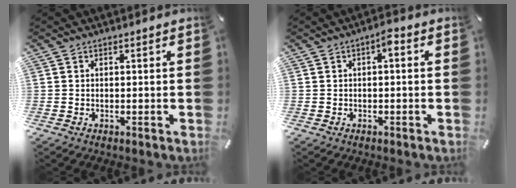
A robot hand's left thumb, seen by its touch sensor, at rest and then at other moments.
{"total": 2.5, "force": [-0.4, 1.0, 2.2], "torque": [-0.044, 0.013, -0.011]}